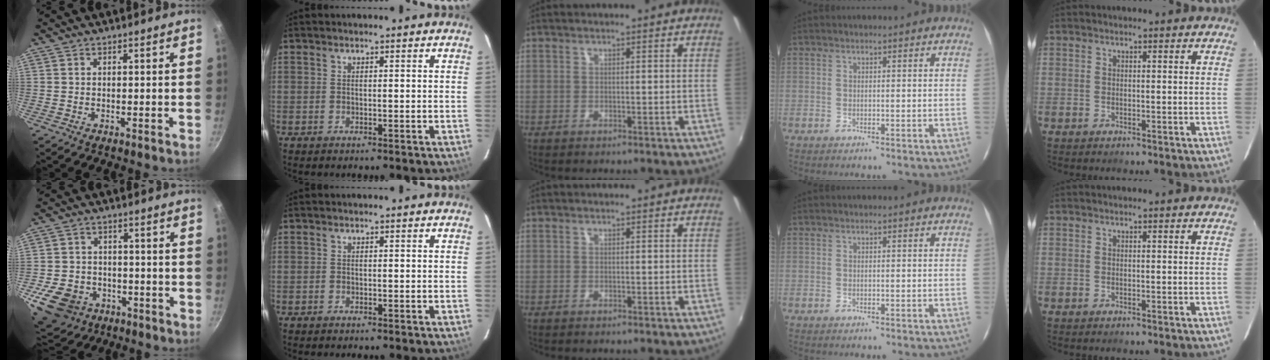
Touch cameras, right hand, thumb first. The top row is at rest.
{"thumb": {"total": 13.6, "force": [-5.4, 10.6, 6.5], "torque": [-0.106, 0.034, -0.080]}}